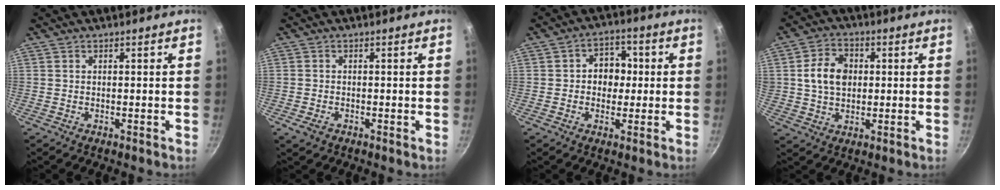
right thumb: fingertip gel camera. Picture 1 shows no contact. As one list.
[{"total": 2.2, "force": [-1.1, 1.3, 1.4], "torque": [-0.029, -0.001, -0.022]}, {"total": 6.9, "force": [0.3, 5.7, 3.9], "torque": [-0.009, 0.010, -0.003]}, {"total": 8.6, "force": [1.2, 6.5, 5.5], "torque": [-0.077, 0.009, 0.016]}]